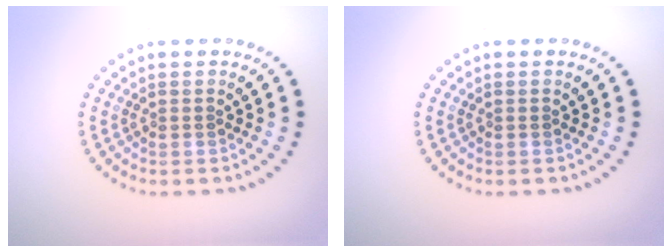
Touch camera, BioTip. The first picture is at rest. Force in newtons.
{"total": 0.0}